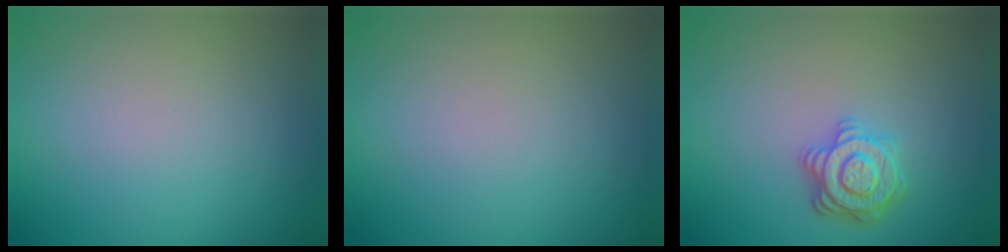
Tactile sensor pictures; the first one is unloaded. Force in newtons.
{"total": 0.0}
{"total": 3.2, "press": 3.0, "slide": 1.1}